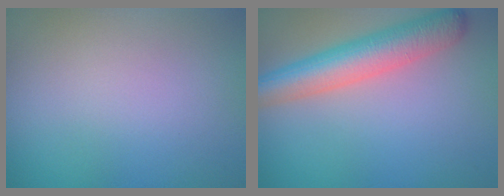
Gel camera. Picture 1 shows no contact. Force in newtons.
{"total": 6.1, "press": 6.1, "slide": 0.3}